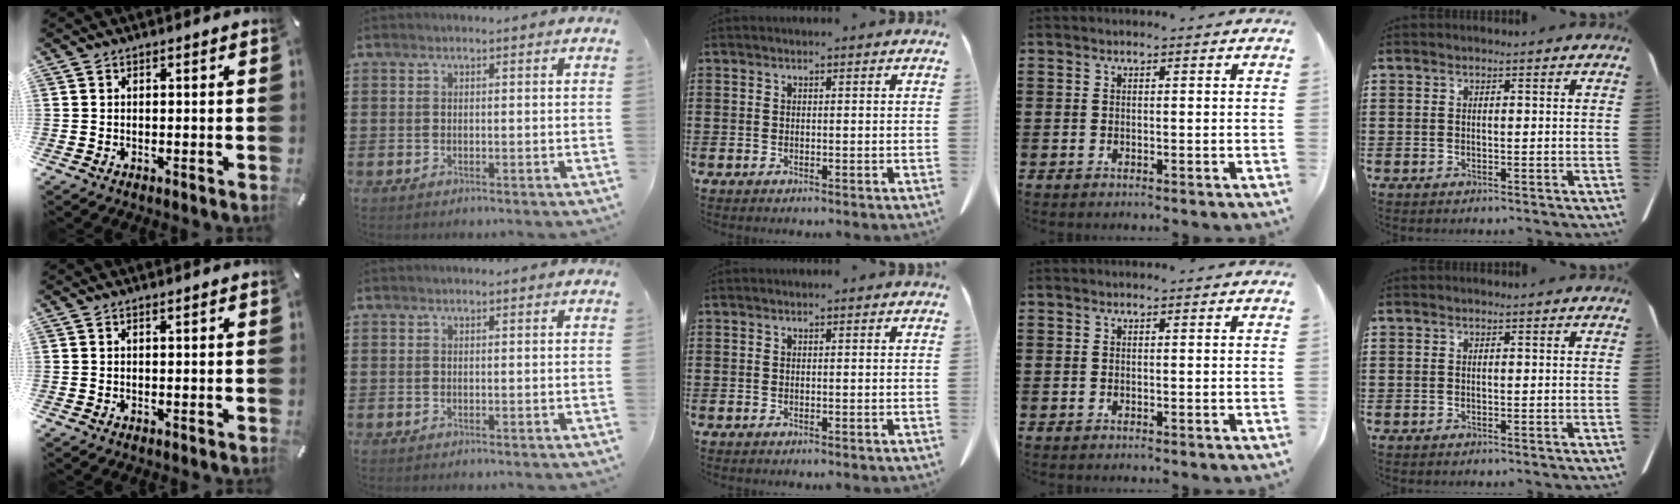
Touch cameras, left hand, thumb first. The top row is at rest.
{"thumb": {"total": 0.6, "force": [0.3, 0.1, 0.5], "torque": [-0.009, 0.001, 0.004]}}